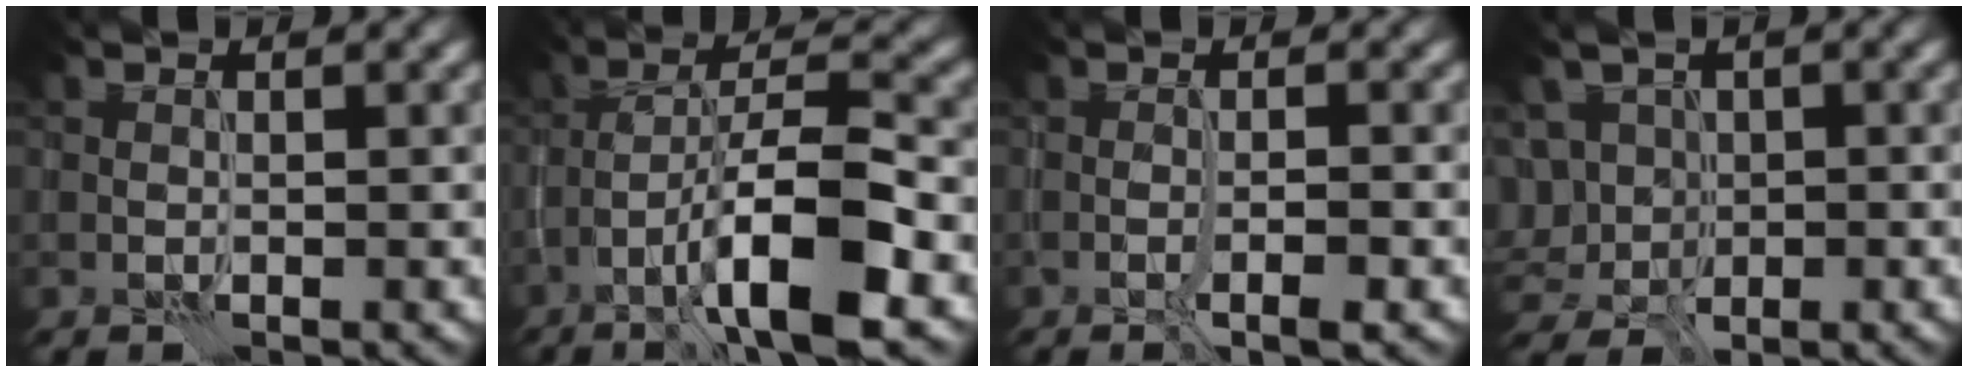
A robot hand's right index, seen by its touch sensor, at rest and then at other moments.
{"total": 8.7, "force": [-3.7, 1.8, 7.6], "torque": [-0.123, 0.016, -0.067]}
{"total": 1.9, "force": [-1.0, 0.1, 1.6], "torque": [-0.026, 0.005, -0.020]}
{"total": 4.5, "force": [0.7, 4.0, 2.0], "torque": [-0.051, 0.016, 0.008]}